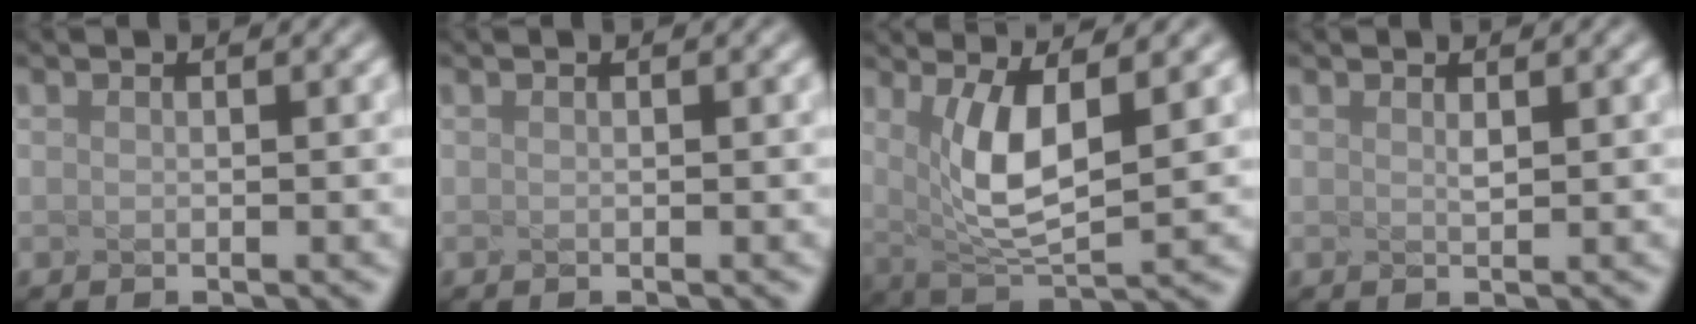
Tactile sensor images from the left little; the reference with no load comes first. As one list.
[{"total": 0.0}, {"total": 4.3, "force": [0.2, 0.5, 4.2], "torque": [-0.120, -0.018, 0.052]}, {"total": 1.0, "force": [-0.4, -0.8, -0.4], "torque": [-0.012, -0.007, 0.019]}]